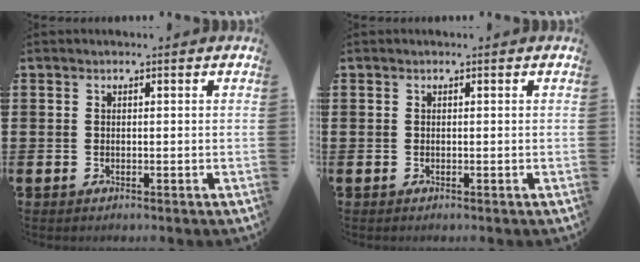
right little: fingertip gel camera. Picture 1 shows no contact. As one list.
[{"total": 0.0}]